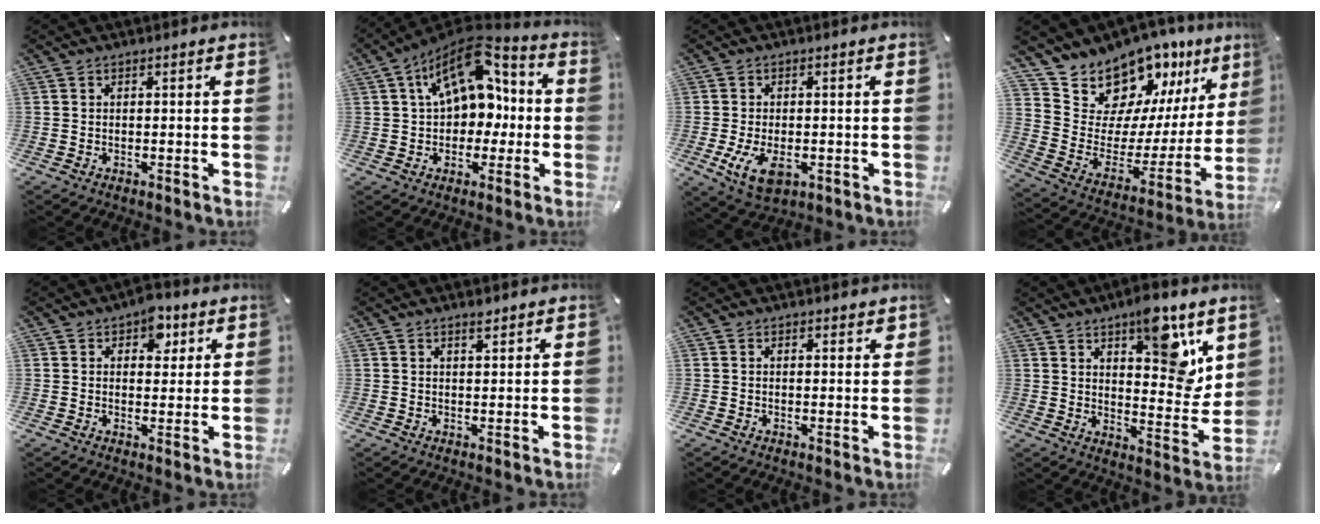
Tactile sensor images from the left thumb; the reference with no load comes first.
{"total": 15.2, "force": [5.2, 10.3, 9.9], "torque": [-0.161, -0.026, 0.097]}
{"total": 6.8, "force": [-1.7, 4.0, 5.2], "torque": [-0.116, -0.008, -0.033]}
{"total": 15.1, "force": [13.4, 6.8, 1.5], "torque": [-0.034, -0.147, 0.240]}
{"total": 6.2, "force": [3.2, 4.1, 3.4], "torque": [-0.028, -0.005, 0.050]}
{"total": 2.2, "force": [1.8, 0.6, 1.1], "torque": [-0.016, -0.005, 0.031]}
{"total": 1.4, "force": [1.1, 0.7, 0.5], "torque": [-0.002, -0.002, 0.019]}
{"total": 14.3, "force": [8.6, 6.3, 9.6], "torque": [-0.098, -0.067, 0.143]}